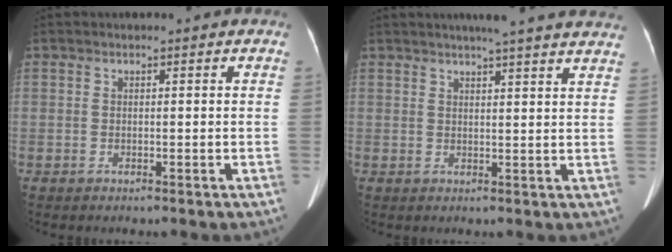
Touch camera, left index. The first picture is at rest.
{"total": 15.5, "force": [13.8, 0.7, 7.1], "torque": [-0.094, 0.010, 0.158]}